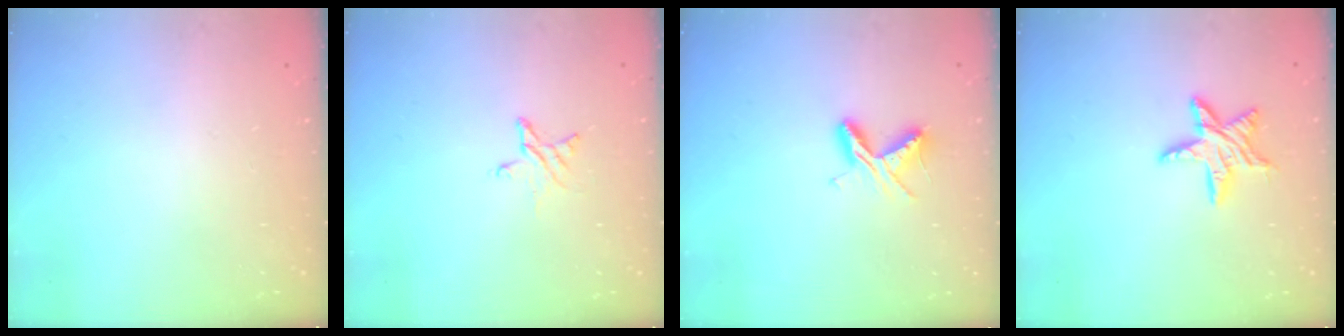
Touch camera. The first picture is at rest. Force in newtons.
{"total": 4.1, "press": 4.1, "slide": 0.4}
{"total": 6.1, "press": 6.1, "slide": 0.6}
{"total": 9.8, "press": 9.8, "slide": 0.6}